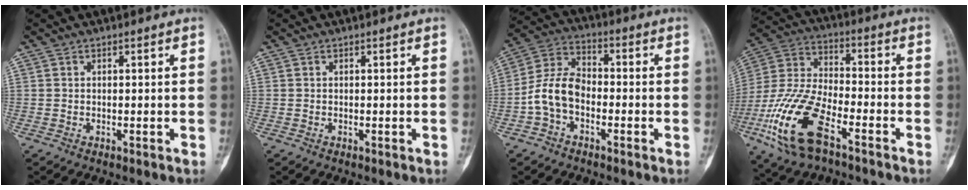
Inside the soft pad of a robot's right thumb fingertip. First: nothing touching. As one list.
[{"total": 0.0}, {"total": 9.2, "force": [-2.6, 6.1, 6.4], "torque": [-0.118, 0.037, -0.063]}, {"total": 18.3, "force": [-8.7, 8.1, 14.0], "torque": [-0.296, 0.029, -0.168]}]